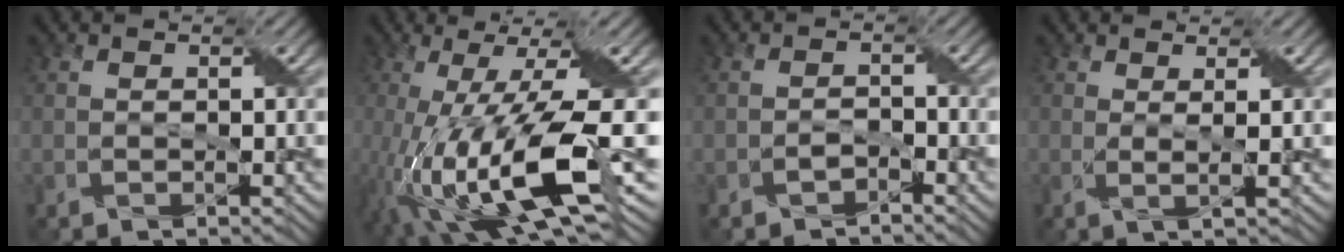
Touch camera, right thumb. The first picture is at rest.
{"total": 17.8, "force": [-5.2, 4.9, 16.3], "torque": [-0.309, -0.013, -0.084]}
{"total": 1.4, "force": [-1.2, 0.6, 0.3], "torque": [-0.005, 0.003, -0.025]}
{"total": 1.7, "force": [0.7, 0.3, 1.5], "torque": [-0.034, 0.004, 0.004]}